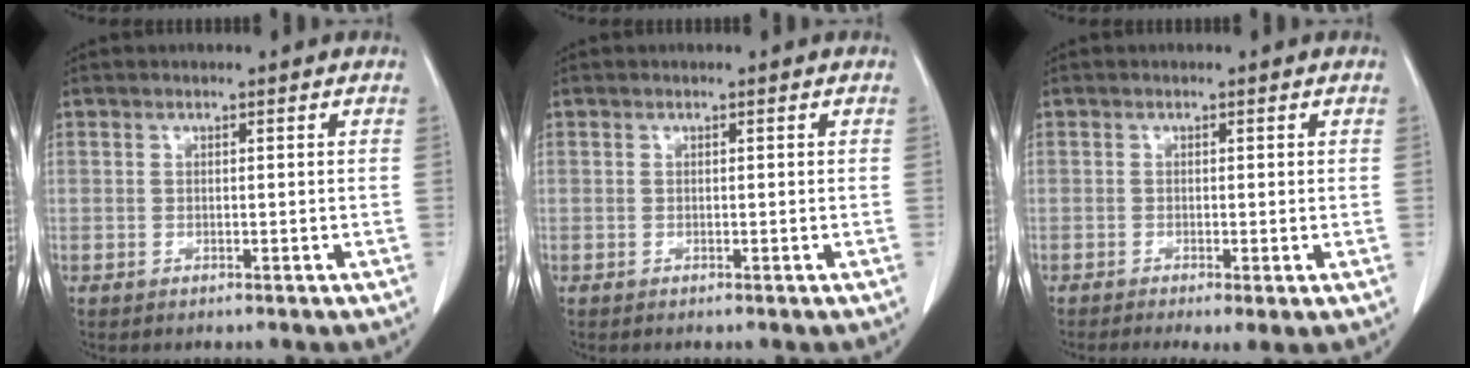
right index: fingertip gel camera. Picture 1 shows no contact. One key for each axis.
{"total": 0.0}
{"total": 3.1, "fx": -1.5, "fy": 0.8, "fz": 2.6, "tx": -0.042, "ty": -0.012, "tz": -0.024}